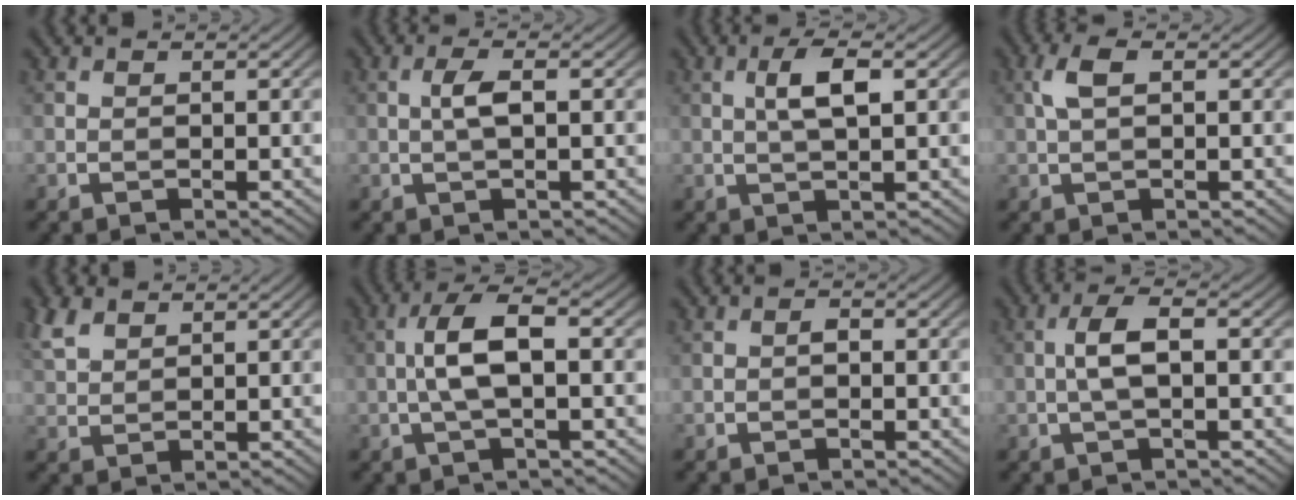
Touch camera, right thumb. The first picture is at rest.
{"total": 2.6, "force": [0.2, 0.6, 2.6], "torque": [-0.054, 0.008, 0.000]}
{"total": 4.1, "force": [0.9, 1.0, 3.8], "torque": [-0.078, 0.005, 0.016]}
{"total": 2.9, "force": [0.7, 1.1, 2.6], "torque": [-0.062, 0.009, 0.012]}
{"total": 4.0, "force": [2.6, 2.1, 2.2], "torque": [-0.062, 0.009, 0.057]}
{"total": 5.9, "force": [-0.1, 1.7, 5.7], "torque": [-0.117, 0.015, -0.011]}
{"total": 0.7, "force": [-0.2, 0.4, 0.6], "torque": [-0.010, 0.004, -0.005]}
{"total": 3.9, "force": [-0.1, 1.1, 3.8], "torque": [-0.078, 0.012, -0.006]}